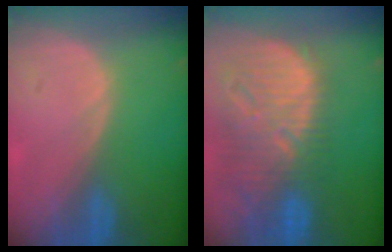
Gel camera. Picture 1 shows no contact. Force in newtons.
{"total": 13.3, "press": 11.5, "slide": 6.7}